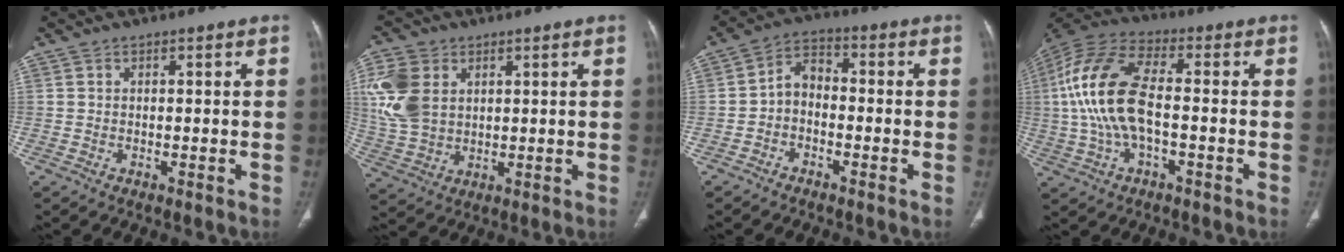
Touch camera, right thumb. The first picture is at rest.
{"total": 11.8, "force": [3.2, 8.5, 7.6], "torque": [-0.158, -0.003, 0.068]}
{"total": 5.4, "force": [-1.5, 3.8, 3.5], "torque": [-0.051, 0.028, -0.043]}
{"total": 15.9, "force": [-0.7, 7.6, 13.9], "torque": [-0.300, 0.031, -0.016]}